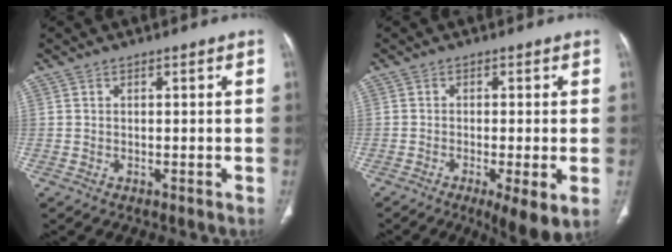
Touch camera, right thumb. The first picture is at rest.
{"total": 7.7, "force": [-2.9, 1.6, 7.0], "torque": [-0.107, -0.018, -0.045]}